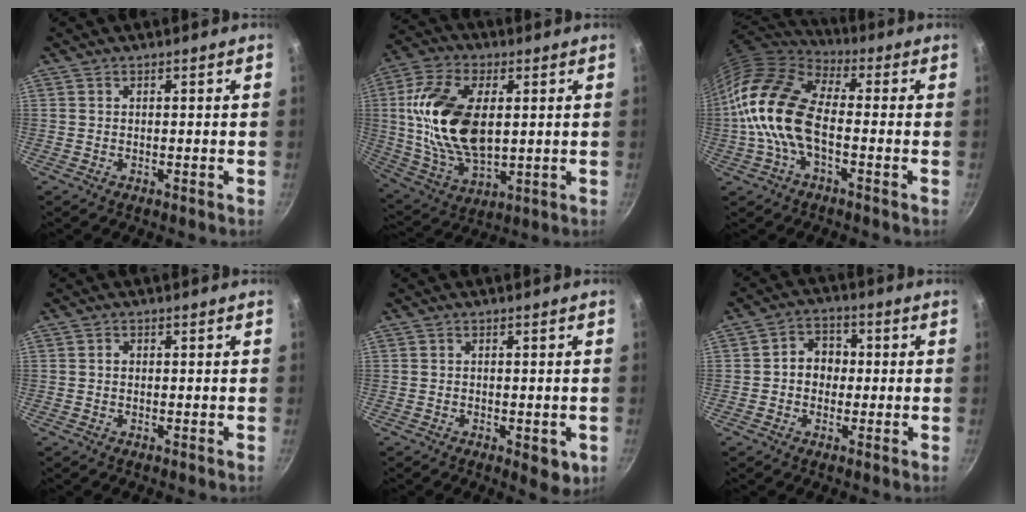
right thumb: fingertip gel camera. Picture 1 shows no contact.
{"total": 19.6, "force": [2.6, 11.0, 16.0], "torque": [-0.297, -0.002, 0.052]}
{"total": 16.0, "force": [-2.2, 8.5, 13.4], "torque": [-0.245, 0.030, -0.058]}
{"total": 0.8, "force": [0.0, 0.7, 0.4], "torque": [-0.006, 0.004, 0.000]}
{"total": 4.8, "force": [-1.6, 2.3, 3.9], "torque": [-0.042, -0.002, -0.019]}
{"total": 6.1, "force": [-0.1, 5.1, 3.2], "torque": [-0.014, 0.014, -0.010]}